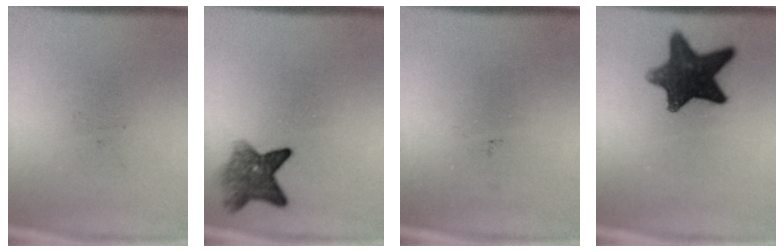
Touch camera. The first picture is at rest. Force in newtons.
{"total": 5.9}
{"total": 0.0}
{"total": 12.2}